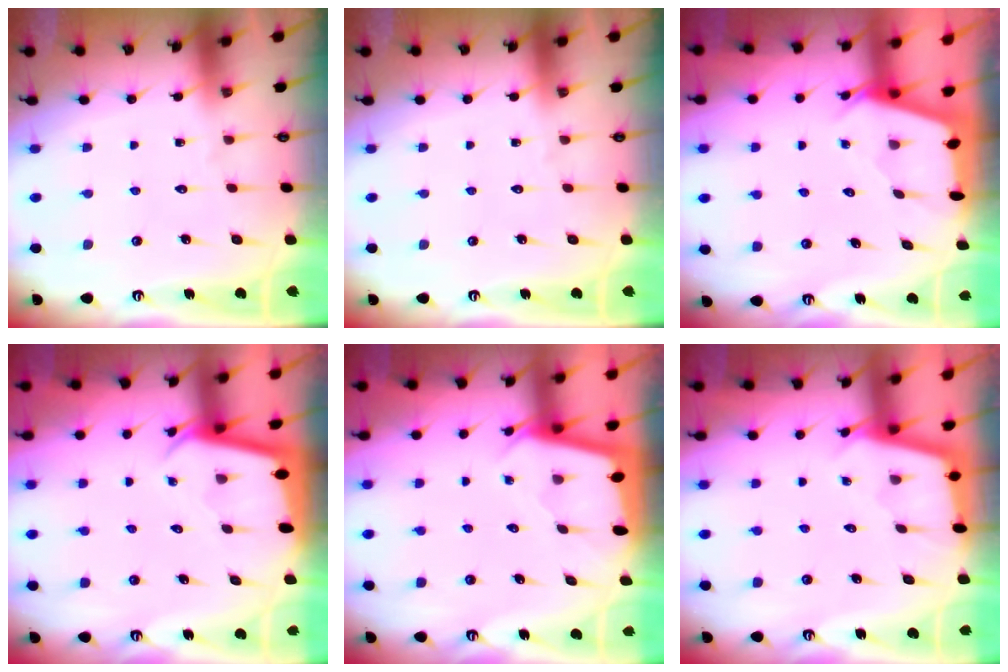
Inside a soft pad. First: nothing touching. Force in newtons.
{"total": 0.0}
{"total": 2.5, "press": 2.5, "slide": 0.2}
{"total": 2.0, "press": 2.0, "slide": 0.0}
{"total": 2.1, "press": 2.0, "slide": 0.2}
{"total": 2.3, "press": 2.3, "slide": 0.2}